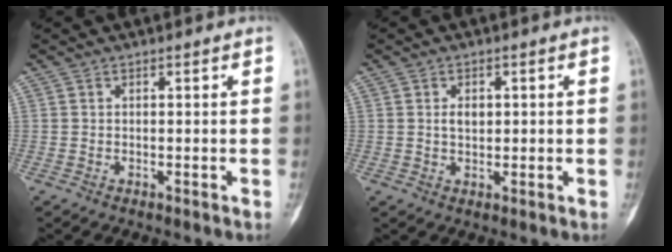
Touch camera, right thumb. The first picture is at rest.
{"total": 2.8, "force": [0.5, 1.8, 2.0], "torque": [-0.025, -0.001, 0.008]}